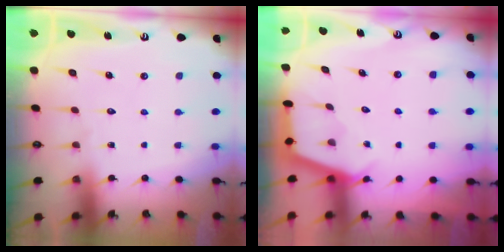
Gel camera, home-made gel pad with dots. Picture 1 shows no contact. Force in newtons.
{"total": 2.8, "press": 2.8, "slide": 0.3}